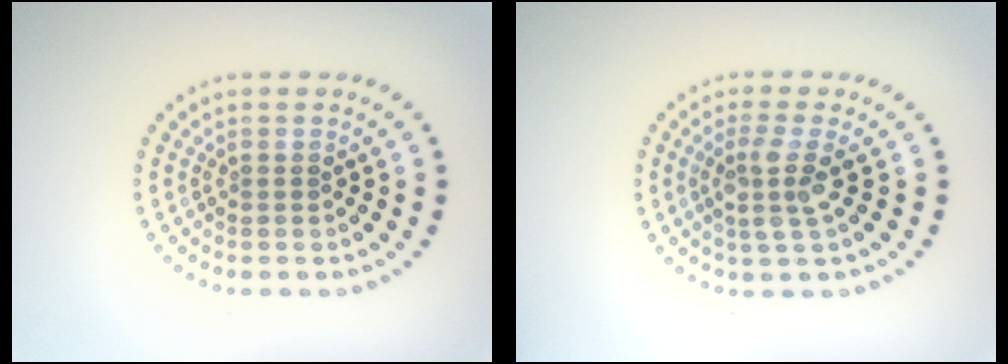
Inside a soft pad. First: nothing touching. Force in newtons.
{"total": 3.0, "press": 2.3, "slide": 1.8}